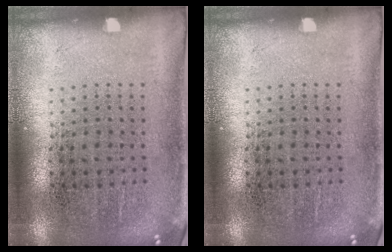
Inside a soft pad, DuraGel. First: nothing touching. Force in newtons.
{"total": 0.0}